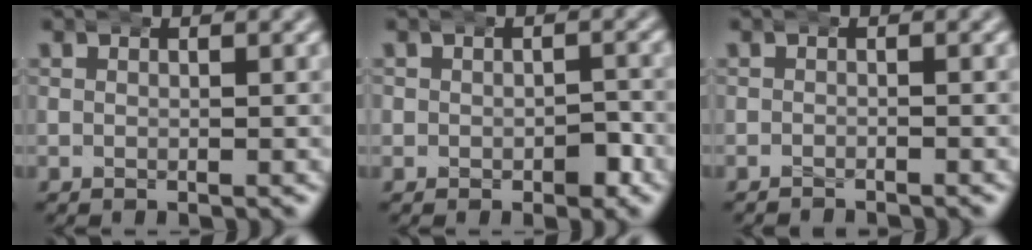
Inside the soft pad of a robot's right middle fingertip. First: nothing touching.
{"total": 1.9, "force": [-0.9, 1.3, 1.0], "torque": [-0.019, 0.000, -0.017]}
{"total": 1.7, "force": [-1.7, 0.2, 0.1], "torque": [-0.007, -0.009, -0.024]}